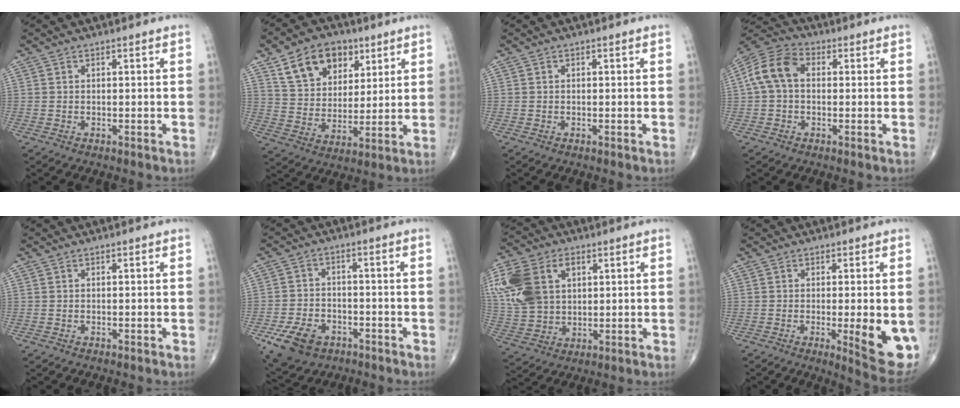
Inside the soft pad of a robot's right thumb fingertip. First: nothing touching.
{"total": 14.3, "force": [7.4, 9.8, 7.3], "torque": [-0.088, -0.024, 0.136]}
{"total": 0.0}
{"total": 9.6, "force": [0.9, 6.7, 6.8], "torque": [-0.135, 0.033, 0.007]}
{"total": 0.0}
{"total": 9.5, "force": [-4.8, 6.5, 5.0], "torque": [-0.085, 0.018, -0.077]}
{"total": 17.5, "force": [5.0, 12.4, 11.3], "torque": [-0.249, 0.005, 0.101]}
{"total": 10.2, "force": [-1.8, 2.5, 9.7], "torque": [-0.122, -0.023, -0.018]}